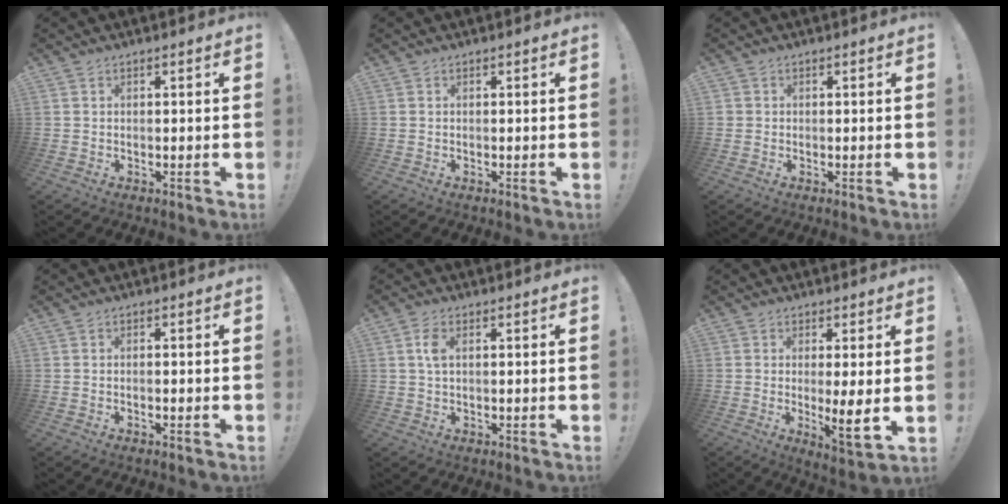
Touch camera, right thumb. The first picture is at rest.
{"total": 0.0}
{"total": 0.9, "force": [0.2, 0.8, 0.1], "torque": [-0.008, 0.005, 0.005]}
{"total": 0.7, "force": [-0.6, 0.0, 0.4], "torque": [-0.013, 0.002, -0.009]}
{"total": 3.8, "force": [0.8, 1.8, 3.3], "torque": [-0.061, 0.005, 0.013]}
{"total": 7.8, "force": [0.1, 1.3, 7.7], "torque": [-0.102, -0.024, 0.001]}